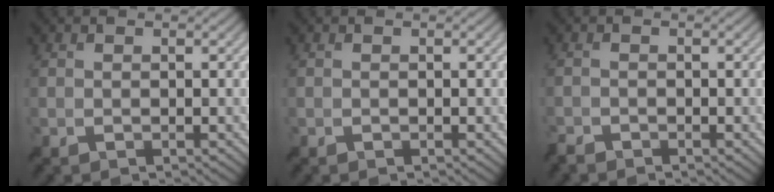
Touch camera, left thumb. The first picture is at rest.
{"total": 0.0}
{"total": 1.3, "force": [-1.3, 0.2, 0.2], "torque": [-0.008, -0.005, -0.033]}